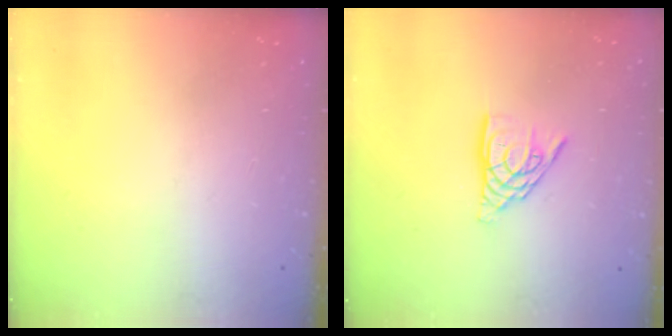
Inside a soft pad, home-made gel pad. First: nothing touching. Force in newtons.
{"total": 9.8, "press": 9.8, "slide": 0.9}